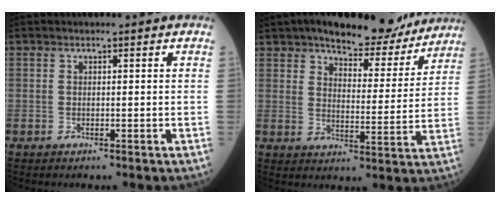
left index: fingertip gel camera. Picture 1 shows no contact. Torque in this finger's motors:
{"motor_torque": [0.50, -0.67, 0.96, 0.21]}